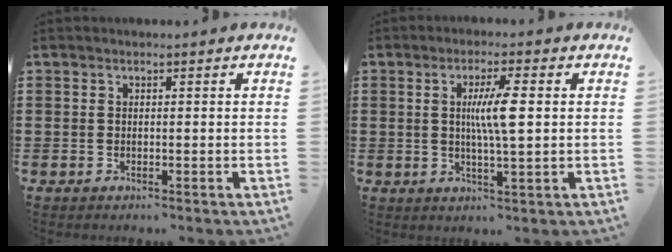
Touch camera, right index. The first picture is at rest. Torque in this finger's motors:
{"motor_torque": [1.00, 0.20, 0.40, 0.10]}